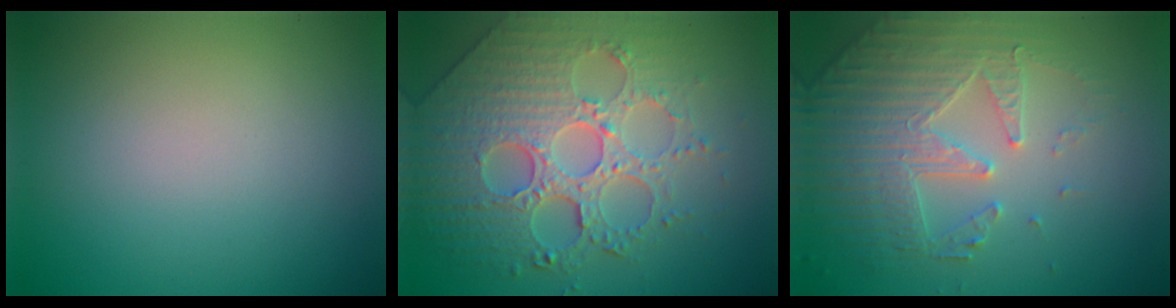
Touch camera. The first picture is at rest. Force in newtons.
{"total": 7.8, "press": 6.0, "slide": 5.0}
{"total": 4.4, "press": 4.2, "slide": 1.3}